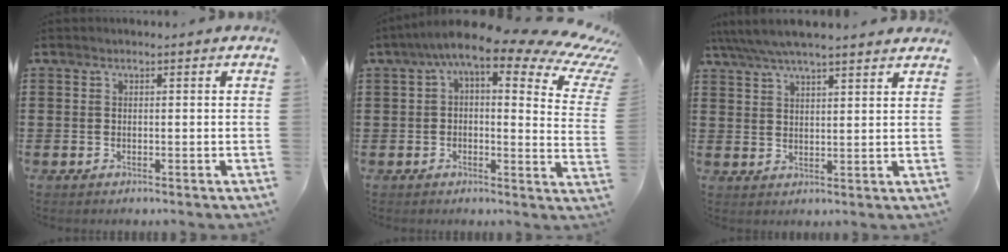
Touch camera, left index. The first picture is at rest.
{"total": 10.5, "force": [6.0, 2.7, 8.2], "torque": [-0.149, -0.032, 0.097]}
{"total": 4.8, "force": [4.4, 0.5, 2.1], "torque": [-0.054, -0.012, 0.076]}